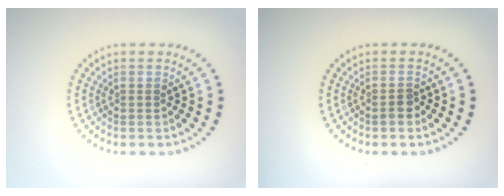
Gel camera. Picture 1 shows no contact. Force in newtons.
{"total": 1.3, "press": 1.1, "slide": 0.6}